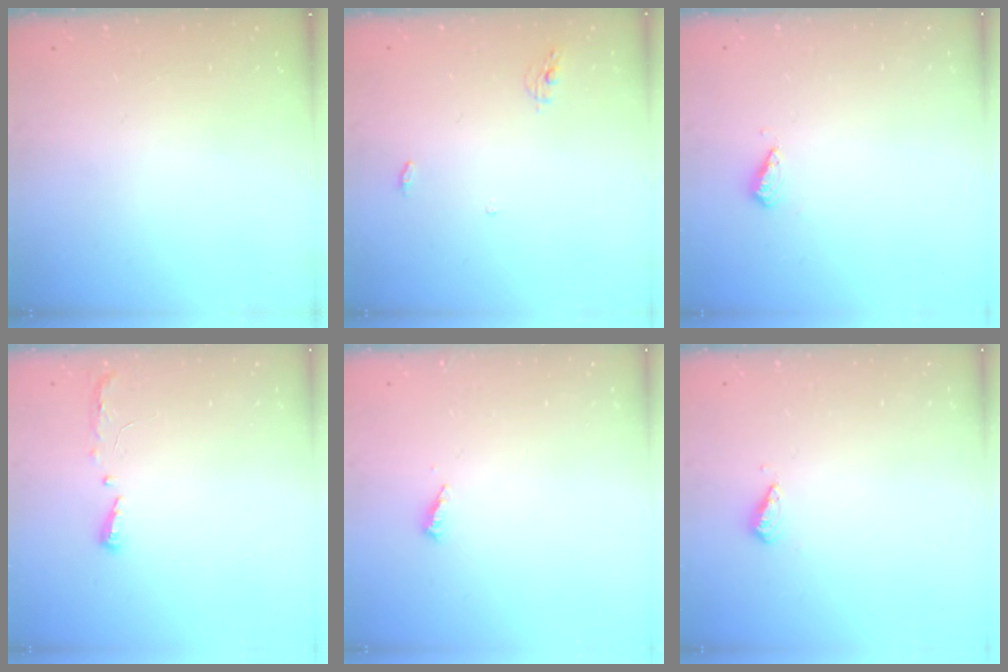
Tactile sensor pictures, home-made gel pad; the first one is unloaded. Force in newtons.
{"total": 4.2, "press": 4.2, "slide": 0.4}
{"total": 2.8, "press": 2.8, "slide": 0.7}
{"total": 4.1, "press": 4.0, "slide": 0.6}
{"total": 3.1, "press": 3.1, "slide": 0.2}
{"total": 2.8, "press": 2.8, "slide": 0.7}